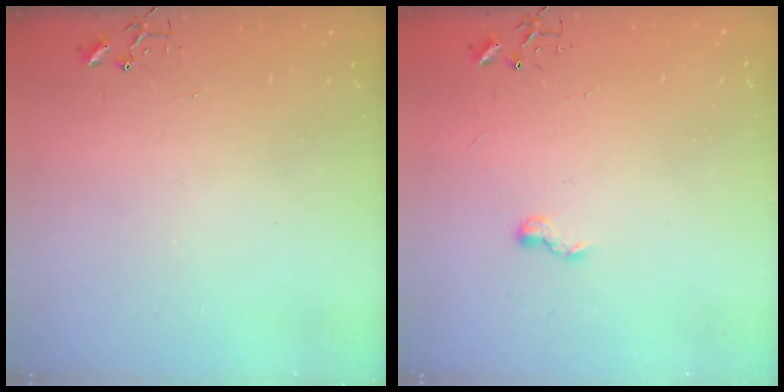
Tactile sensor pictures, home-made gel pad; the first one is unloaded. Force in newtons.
{"total": 5.4, "press": 5.3, "slide": 0.6}